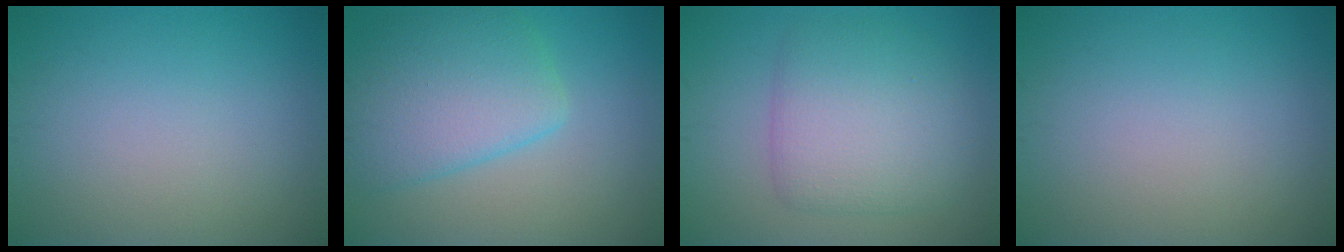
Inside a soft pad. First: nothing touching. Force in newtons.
{"total": 6.3, "press": 6.2, "slide": 0.5}
{"total": 5.8, "press": 5.8, "slide": 0.3}
{"total": 0.0}